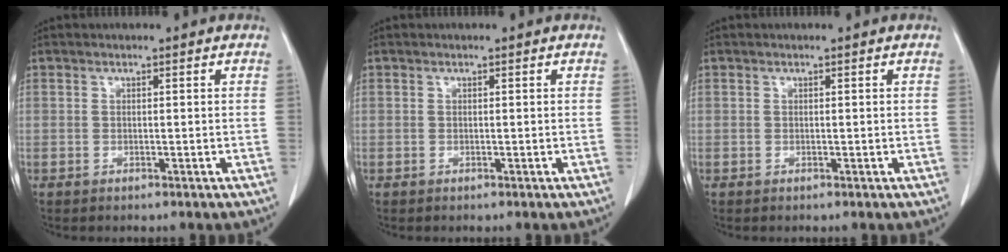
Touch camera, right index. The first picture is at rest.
{"total": 0.0}
{"total": 0.0}